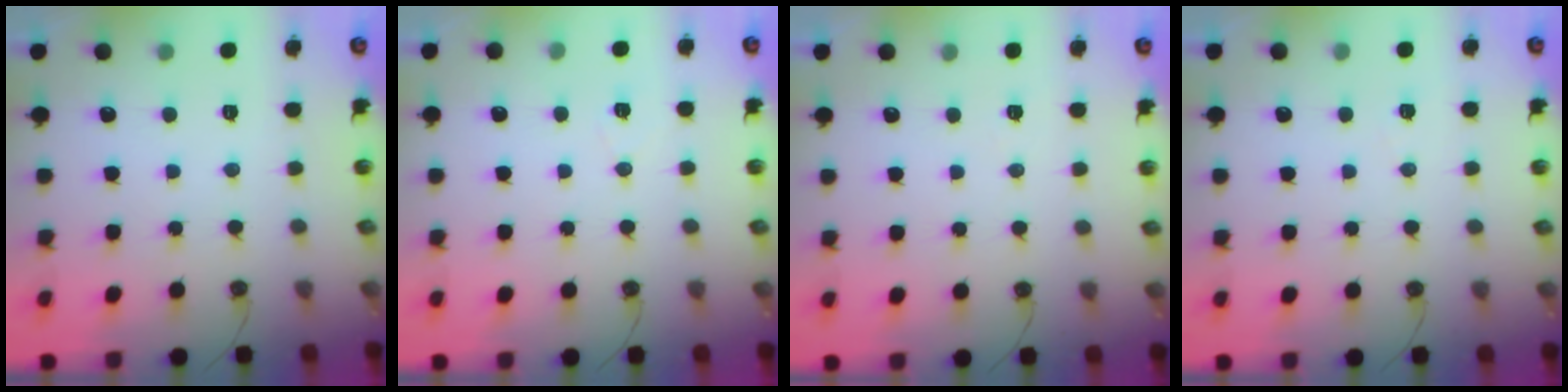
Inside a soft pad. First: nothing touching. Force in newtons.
{"total": 5.5, "press": 3.3, "slide": 4.4}
{"total": 4.9, "press": 2.5, "slide": 4.2}
{"total": 4.2, "press": 3.8, "slide": 1.7}